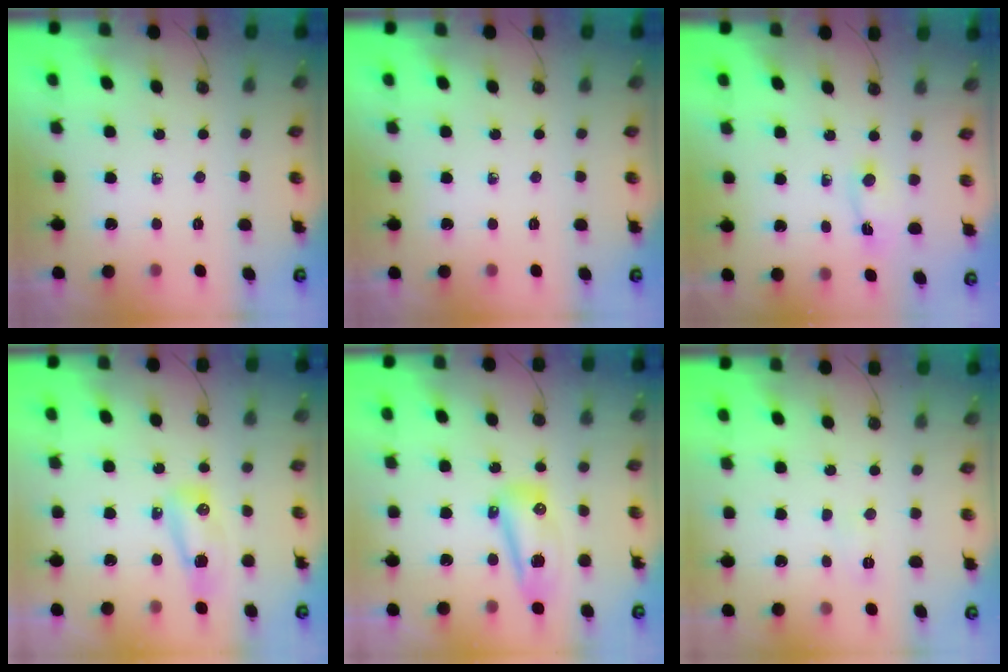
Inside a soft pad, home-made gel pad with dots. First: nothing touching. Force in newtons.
{"total": 0.0}
{"total": 1.5, "press": 1.4, "slide": 0.4}
{"total": 10.5, "press": 9.3, "slide": 4.9}
{"total": 14.0, "press": 11.8, "slide": 7.5}
{"total": 3.6, "press": 3.5, "slide": 0.7}